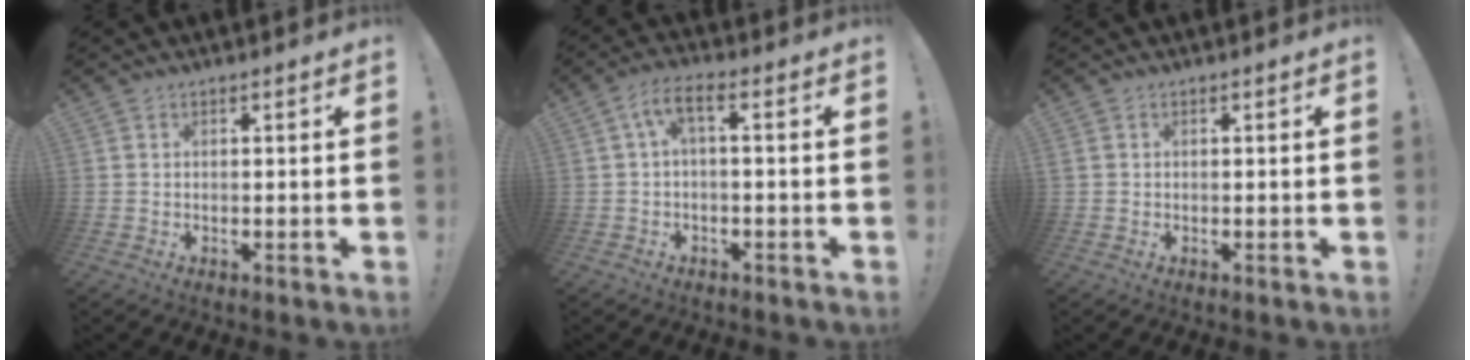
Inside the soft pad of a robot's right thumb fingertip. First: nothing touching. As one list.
[{"total": 5.4, "force": [0.0, 1.3, 5.3], "torque": [-0.104, -0.002, -0.001]}, {"total": 0.8, "force": [0.0, 0.7, 0.2], "torque": [-0.005, 0.003, 0.001]}]